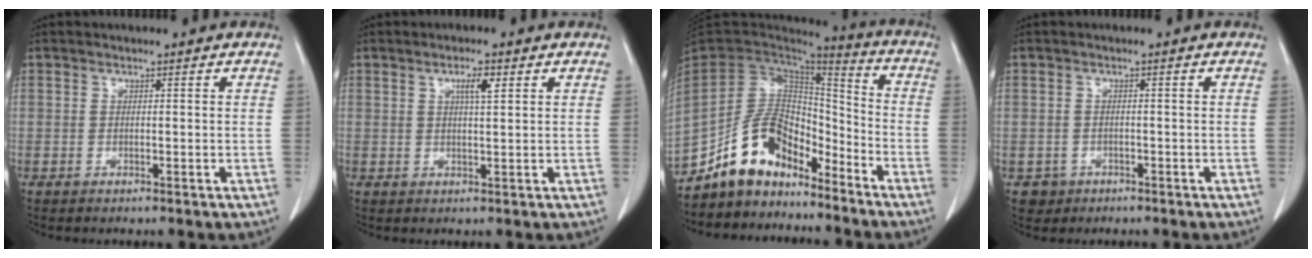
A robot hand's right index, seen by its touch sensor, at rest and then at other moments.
{"total": 2.9, "force": [1.2, 0.3, 2.6], "torque": [-0.047, 0.001, 0.020]}
{"total": 12.5, "force": [-9.8, 6.2, 4.8], "torque": [-0.088, 0.051, -0.179]}
{"total": 2.5, "force": [-1.0, 2.3, -0.2], "torque": [0.005, 0.011, -0.012]}